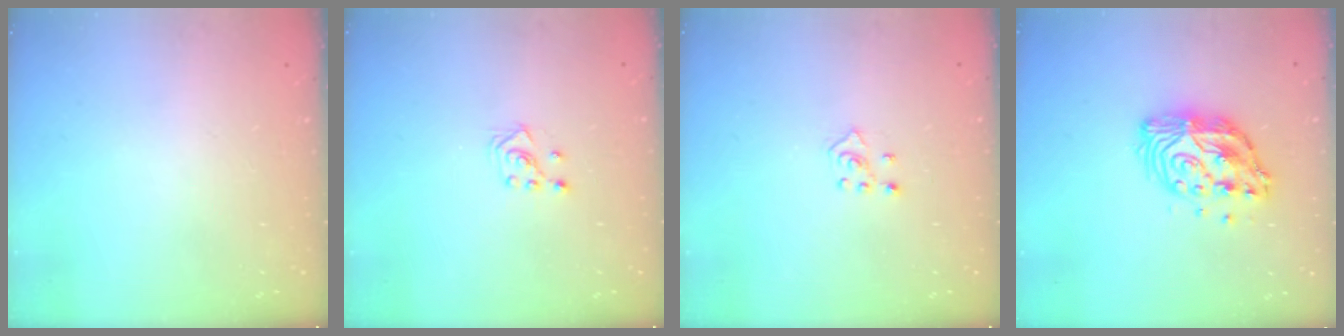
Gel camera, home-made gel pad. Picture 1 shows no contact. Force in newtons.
{"total": 3.1, "press": 3.0, "slide": 1.0}
{"total": 3.9, "press": 3.8, "slide": 0.8}
{"total": 12.6, "press": 12.6, "slide": 1.0}